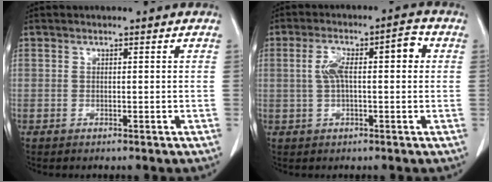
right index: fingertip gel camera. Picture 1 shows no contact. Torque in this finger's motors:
{"motor_torque": [0.33, 0.18, 0.20, 0.05]}